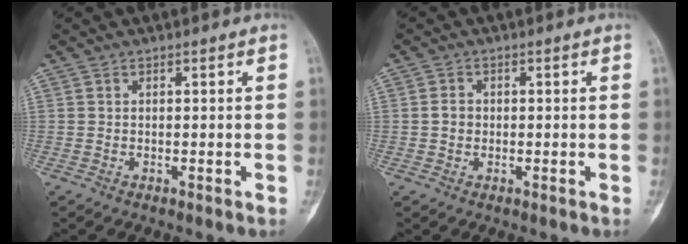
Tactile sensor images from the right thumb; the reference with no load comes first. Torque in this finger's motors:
{"motor_torque": [0.58, 0.37, 0.32, -0.28, 0.04]}